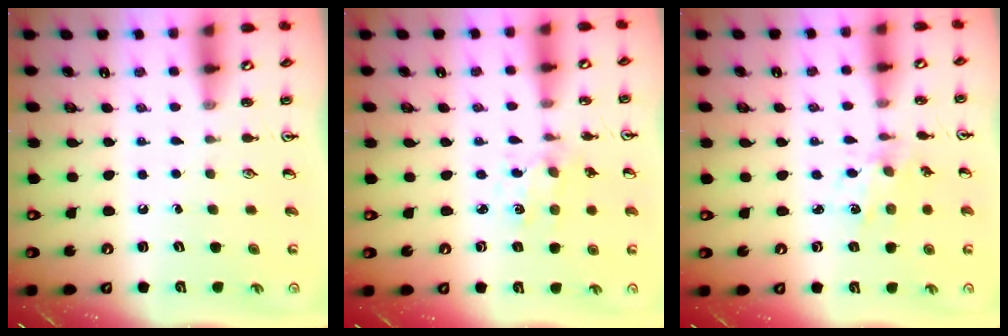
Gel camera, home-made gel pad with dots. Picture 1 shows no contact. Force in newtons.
{"total": 1.1, "press": 1.1, "slide": 0.3}
{"total": 2.3, "press": 2.2, "slide": 0.6}